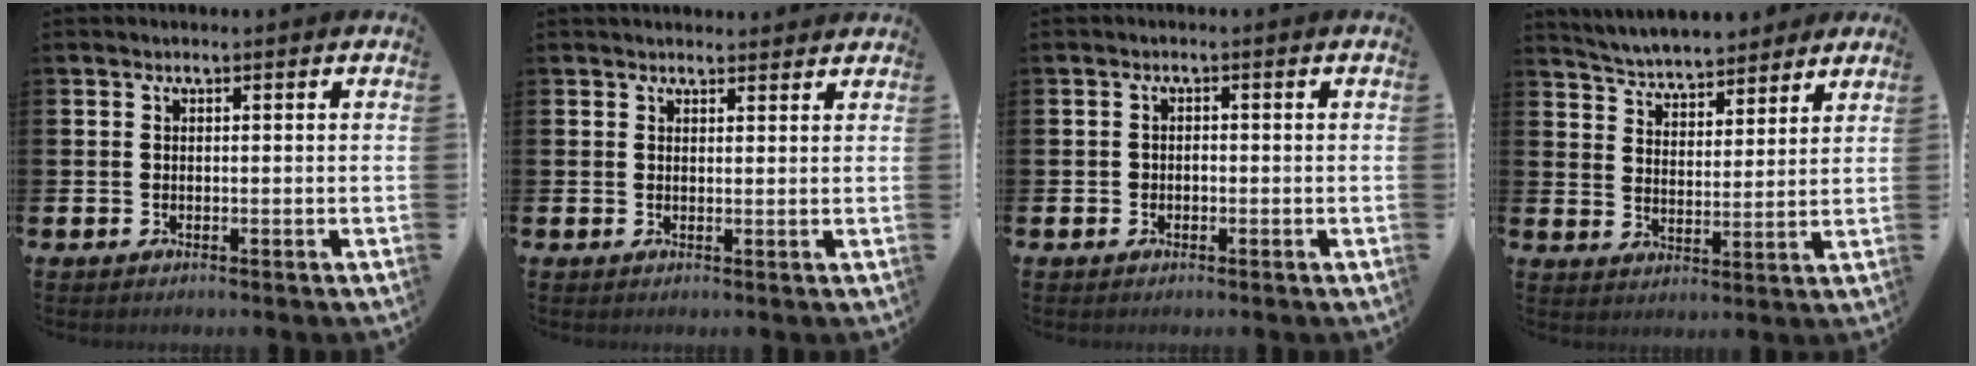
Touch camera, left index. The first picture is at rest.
{"total": 1.8, "force": [1.8, 0.5, 0.0], "torque": [0.008, -0.007, 0.030]}
{"total": 0.9, "force": [-0.4, 0.8, 0.3], "torque": [-0.001, 0.000, -0.010]}
{"total": 5.5, "force": [5.4, 1.1, 0.3], "torque": [-0.033, -0.037, 0.095]}